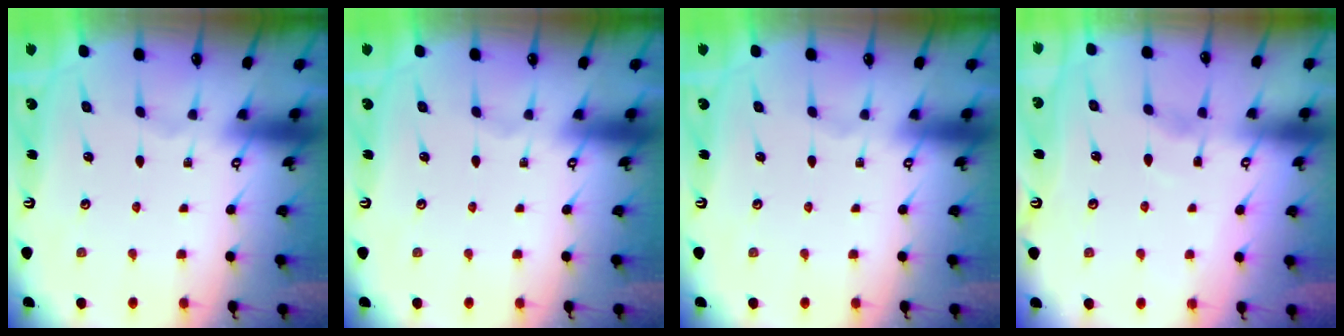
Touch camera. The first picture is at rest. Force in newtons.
{"total": 0.0}
{"total": 0.0}
{"total": 4.4, "press": 4.3, "slide": 0.6}